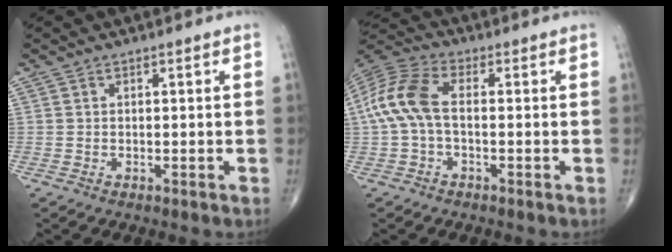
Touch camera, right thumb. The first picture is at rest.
{"total": 10.3, "force": [-0.2, 5.5, 8.7], "torque": [-0.199, 0.030, -0.011]}